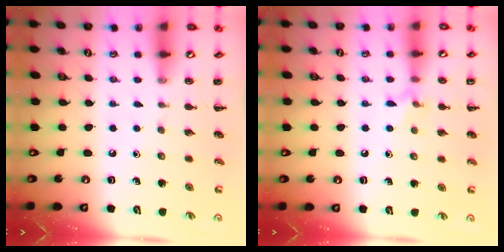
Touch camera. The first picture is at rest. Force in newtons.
{"total": 6.5, "press": 6.2, "slide": 2.0}